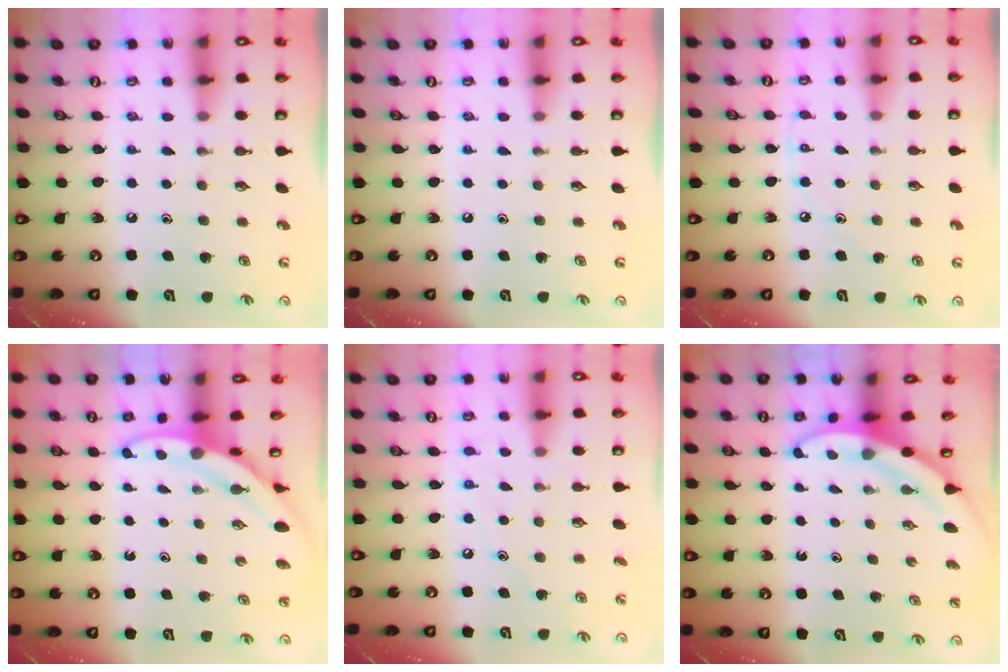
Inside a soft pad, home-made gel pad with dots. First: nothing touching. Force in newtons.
{"total": 0.0}
{"total": 4.3, "press": 4.3, "slide": 0.6}
{"total": 3.6, "press": 3.6, "slide": 0.1}
{"total": 5.9, "press": 5.9, "slide": 0.4}
{"total": 3.3, "press": 3.3, "slide": 0.1}